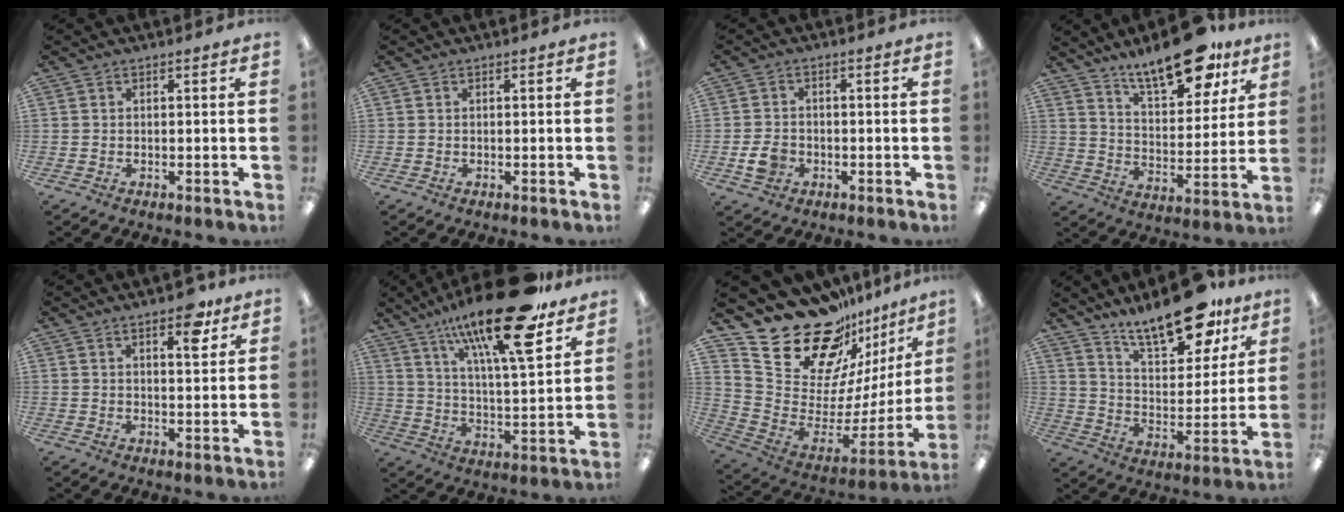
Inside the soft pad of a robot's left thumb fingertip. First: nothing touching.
{"total": 0.0}
{"total": 4.6, "force": [-1.6, 3.6, 2.4], "torque": [-0.034, 0.004, -0.027]}
{"total": 17.8, "force": [13.4, 6.5, 9.8], "torque": [-0.147, -0.076, 0.225]}
{"total": 6.7, "force": [4.7, 2.7, 4.0], "torque": [-0.033, -0.028, 0.073]}
{"total": 23.1, "force": [15.7, 6.1, 15.9], "torque": [-0.251, -0.094, 0.252]}
{"total": 24.0, "force": [18.9, 11.3, 9.5], "torque": [-0.160, -0.149, 0.357]}
{"total": 18.7, "force": [14.7, 6.7, 9.3], "torque": [-0.145, -0.094, 0.251]}